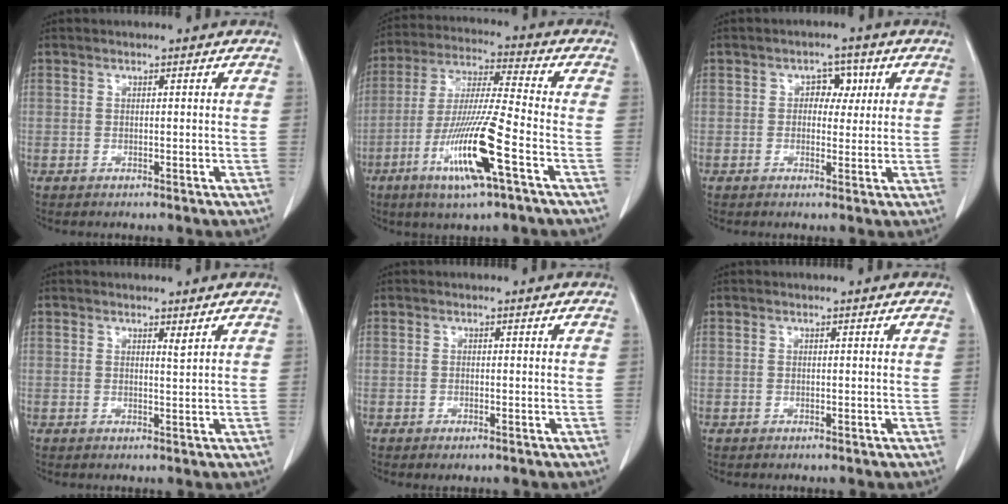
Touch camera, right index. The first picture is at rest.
{"total": 14.6, "force": [-6.1, 0.1, 13.3], "torque": [-0.269, -0.021, -0.113]}
{"total": 3.6, "force": [1.0, 2.5, 2.4], "torque": [-0.026, 0.012, 0.011]}
{"total": 1.0, "force": [0.8, -0.1, 0.6], "torque": [-0.011, -0.008, 0.012]}
{"total": 0.5, "force": [-0.3, 0.1, 0.4], "torque": [-0.009, -0.003, -0.004]}
{"total": 0.0}